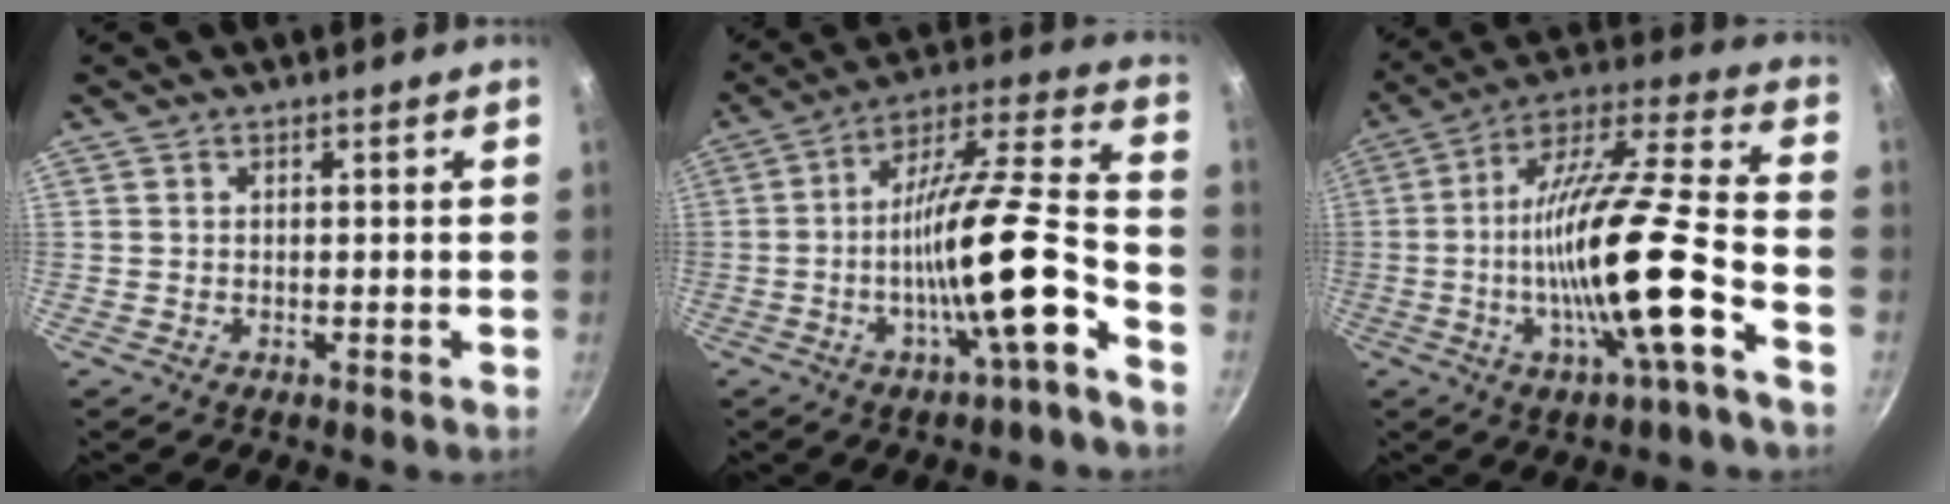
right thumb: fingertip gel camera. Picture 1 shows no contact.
{"total": 18.1, "force": [-7.0, 3.1, 16.4], "torque": [-0.249, 0.053, -0.125]}
{"total": 20.6, "force": [-6.2, 2.8, 19.5], "torque": [-0.329, 0.037, -0.118]}